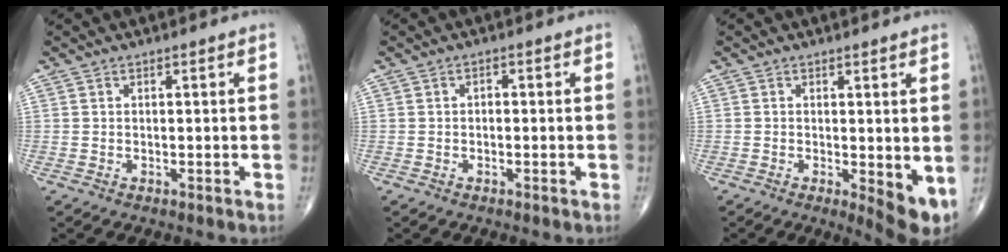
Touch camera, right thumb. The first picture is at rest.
{"total": 0.9, "force": [-0.1, 0.6, 0.6], "torque": [-0.006, 0.003, -0.006]}
{"total": 5.8, "force": [-0.5, 2.0, 5.5], "torque": [-0.072, -0.016, -0.005]}